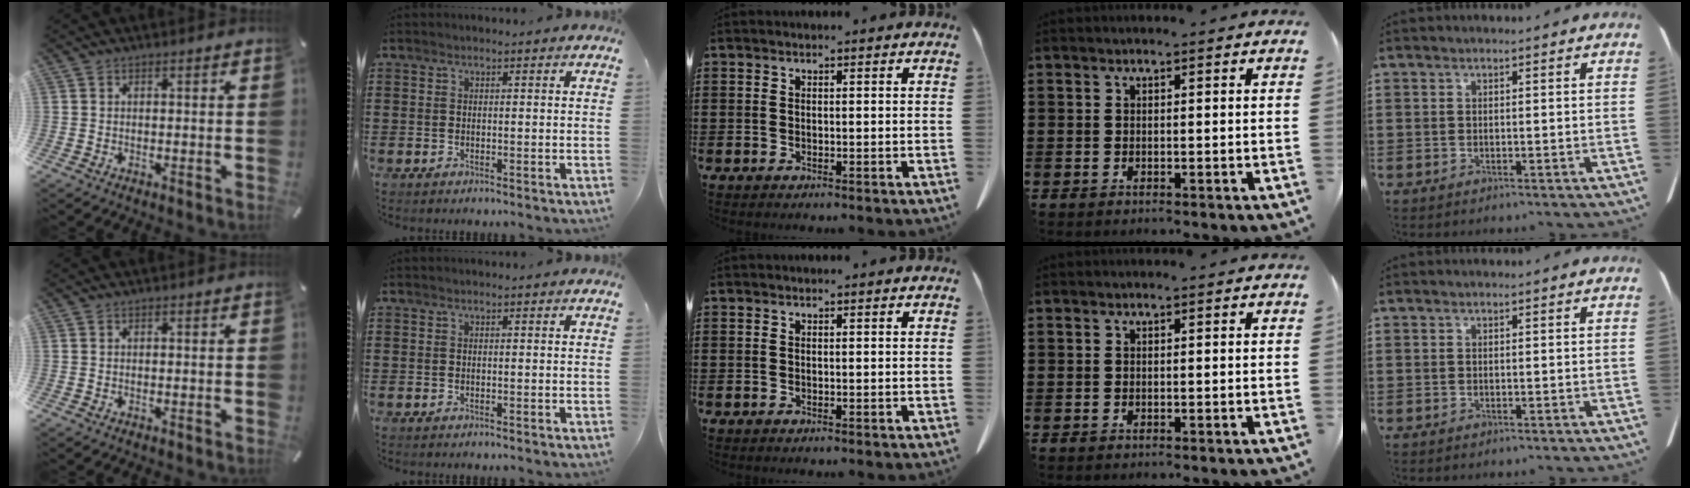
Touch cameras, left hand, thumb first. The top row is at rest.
{}